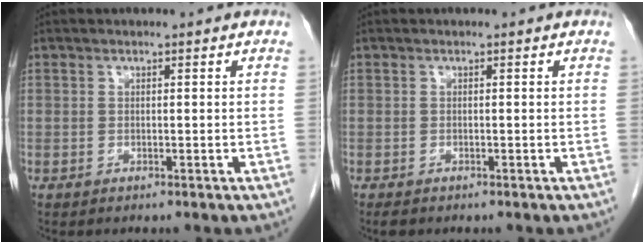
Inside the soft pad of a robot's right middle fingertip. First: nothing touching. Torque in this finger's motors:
{"motor_torque": [-0.01, -0.19, 0.00, 0.01]}